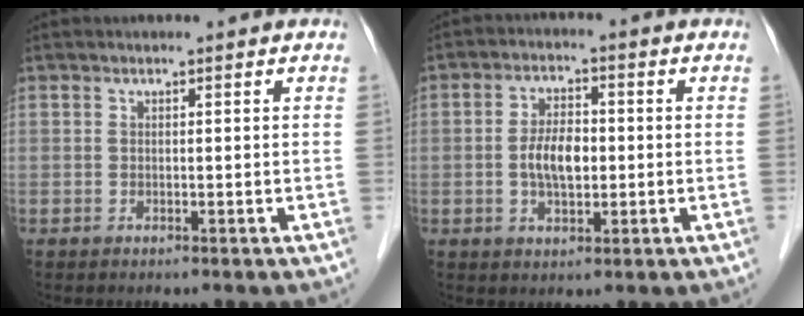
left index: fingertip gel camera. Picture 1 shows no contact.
{"total": 5.7, "force": [-0.8, 2.7, 4.9], "torque": [-0.101, 0.001, -0.013]}